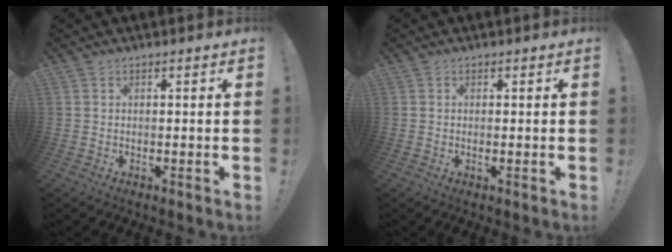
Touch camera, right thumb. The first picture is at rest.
{"total": 0.5, "force": [-0.1, 0.0, 0.5], "torque": [-0.006, -0.003, -0.002]}